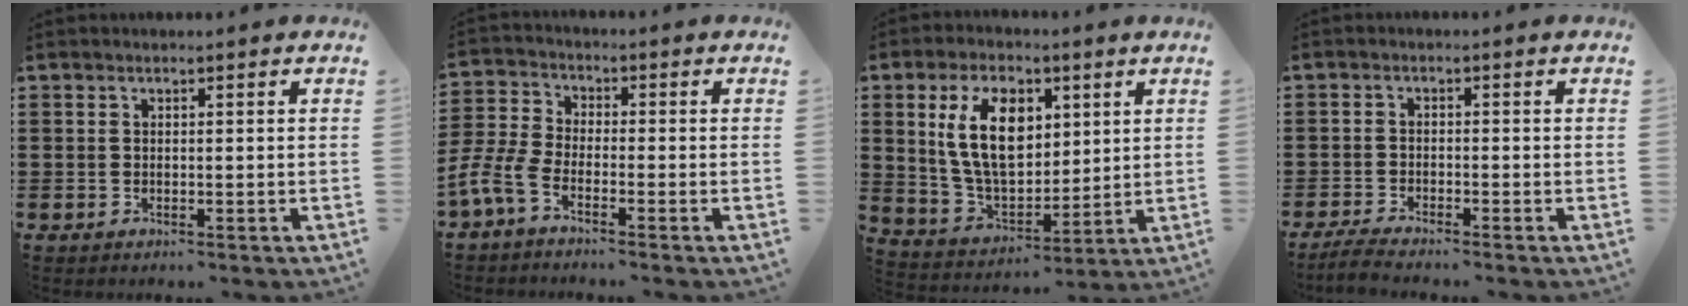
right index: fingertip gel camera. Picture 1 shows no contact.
{"total": 4.9, "force": [-3.5, 1.4, 3.1], "torque": [-0.106, -0.019, -0.077]}
{"total": 12.2, "force": [3.9, 7.2, 9.1], "torque": [-0.205, 0.012, 0.069]}
{"total": 2.4, "force": [-2.3, 0.0, 0.5], "torque": [-0.016, 0.000, -0.049]}